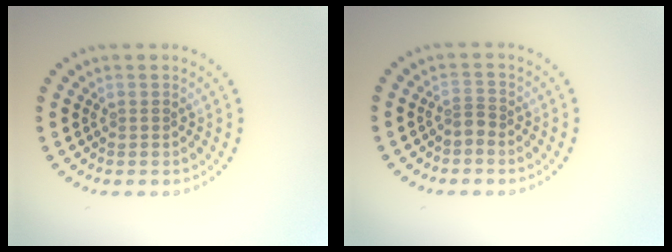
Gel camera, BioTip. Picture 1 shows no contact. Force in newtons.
{"total": 0.9, "press": 0.5, "slide": 0.8}